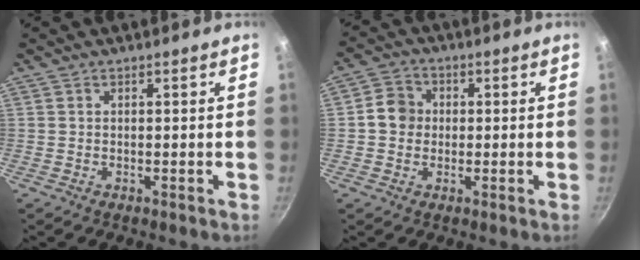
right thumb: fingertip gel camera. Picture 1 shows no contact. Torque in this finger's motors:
{"motor_torque": [0.65, 1.04, 0.61, -0.44, 0.00]}